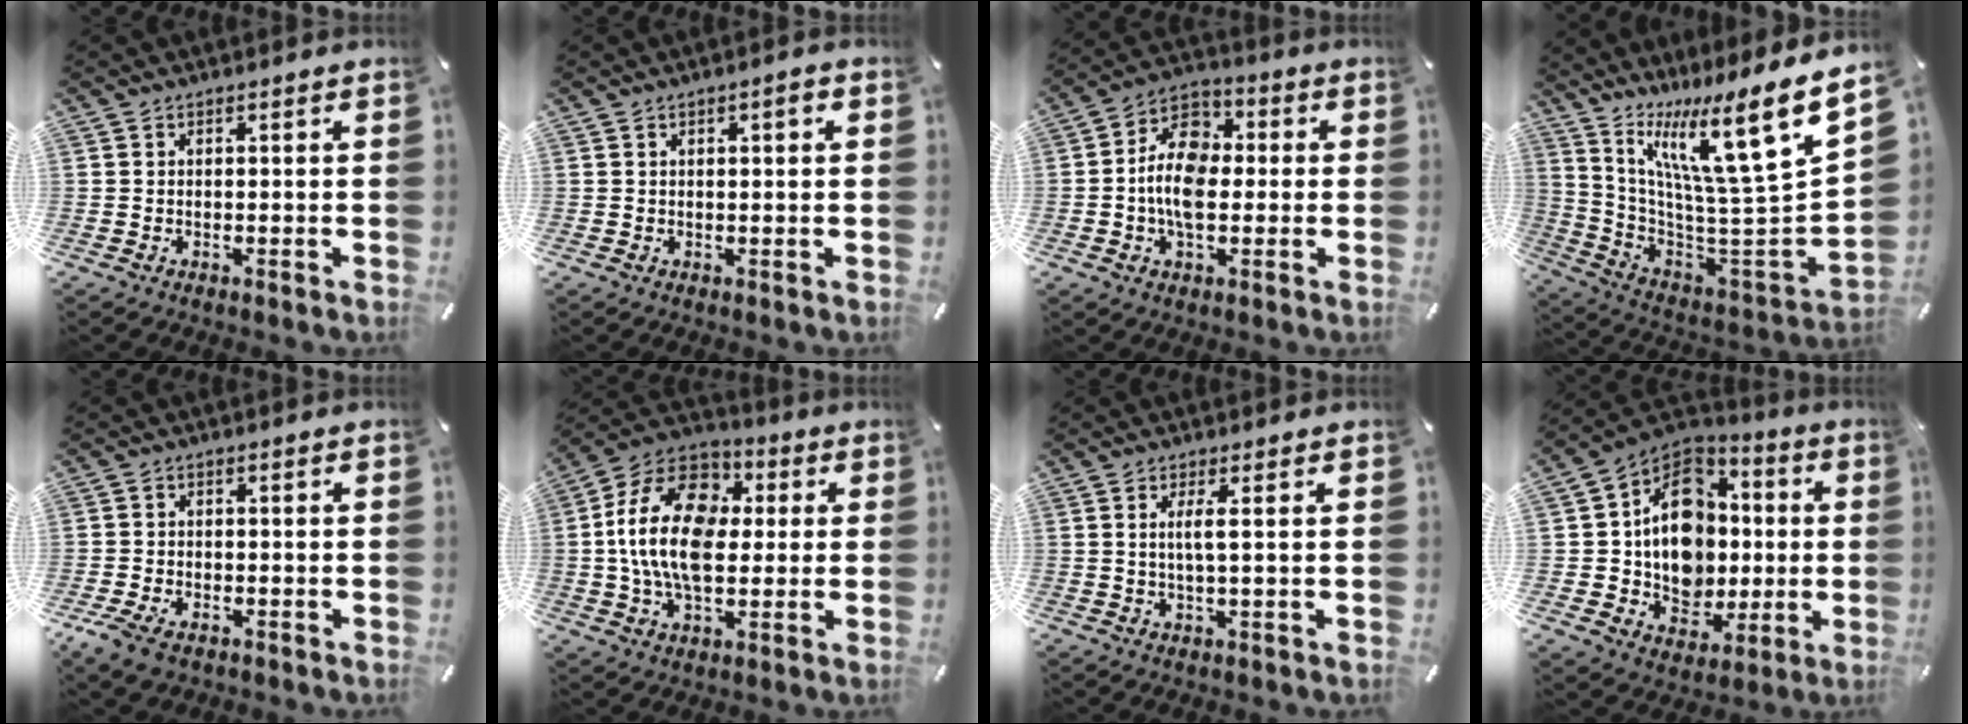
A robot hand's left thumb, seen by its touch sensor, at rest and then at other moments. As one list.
[{"total": 2.0, "force": [0.8, 0.6, 1.8], "torque": [-0.035, 0.004, 0.011]}, {"total": 12.0, "force": [-1.4, 8.2, 8.6], "torque": [-0.170, 0.013, -0.027]}, {"total": 17.7, "force": [11.5, 2.5, 13.2], "torque": [-0.205, -0.116, 0.173]}, {"total": 4.2, "force": [-2.4, 2.5, 2.5], "torque": [-0.067, 0.003, -0.049]}, {"total": 19.5, "force": [0.7, 13.4, 14.2], "torque": [-0.291, 0.011, 0.005]}, {"total": 4.1, "force": [0.7, 0.5, 4.0], "torque": [-0.079, -0.003, 0.009]}, {"total": 15.4, "force": [0.5, 13.5, 7.4], "torque": [-0.137, -0.004, 0.019]}]